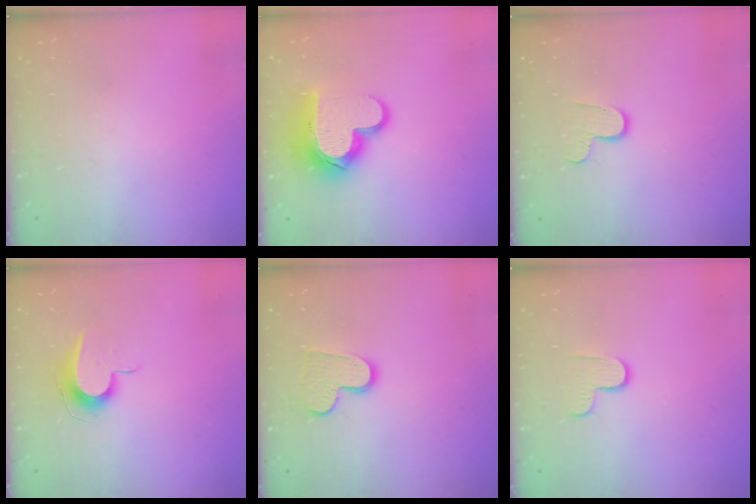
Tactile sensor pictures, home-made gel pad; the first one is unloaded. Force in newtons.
{"total": 15.5, "press": 15.5, "slide": 1.3}
{"total": 7.7, "press": 7.6, "slide": 0.4}
{"total": 8.8, "press": 8.7, "slide": 0.8}
{"total": 9.4, "press": 9.4, "slide": 0.6}
{"total": 4.5, "press": 4.5, "slide": 0.4}